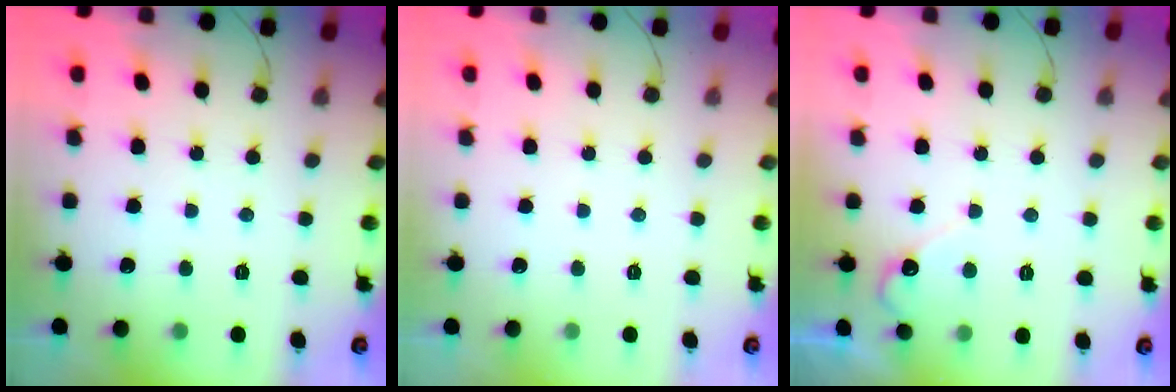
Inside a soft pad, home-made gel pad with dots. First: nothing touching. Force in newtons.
{"total": 0.0}
{"total": 4.5, "press": 4.5, "slide": 0.3}